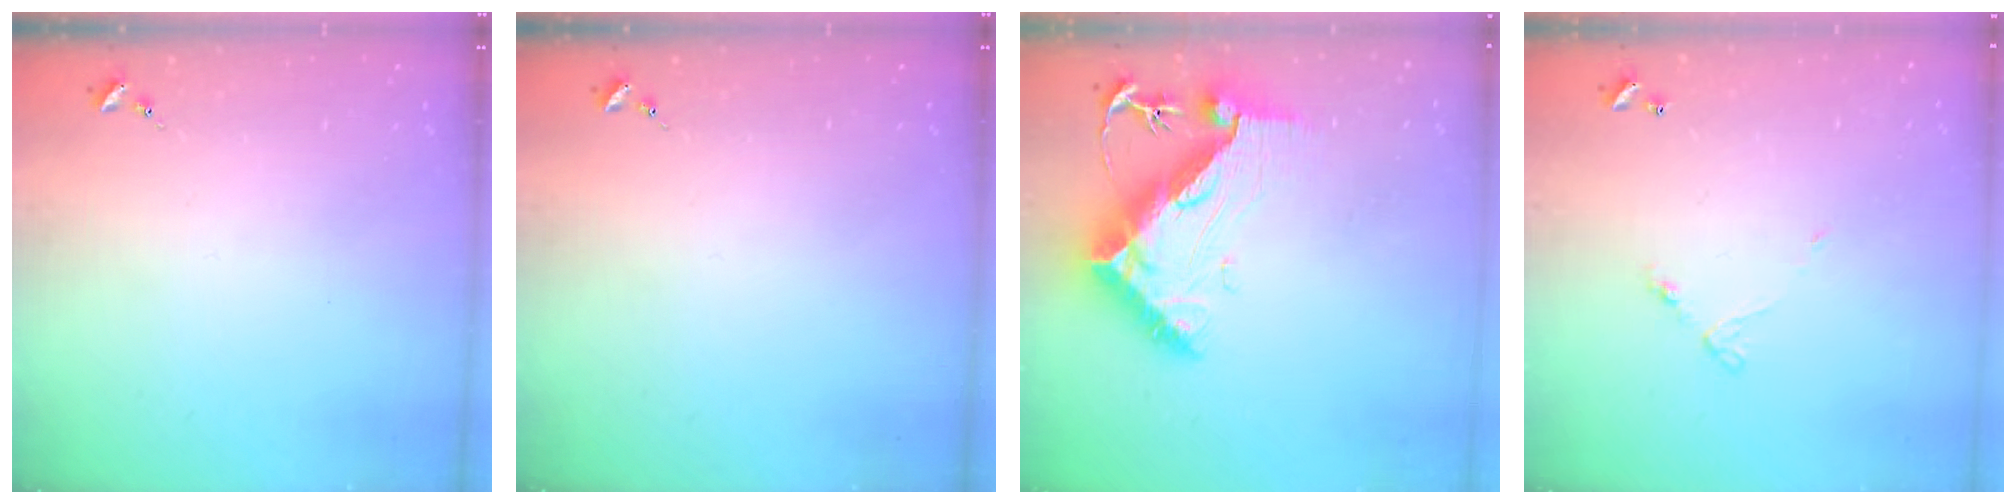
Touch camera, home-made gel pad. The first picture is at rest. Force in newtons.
{"total": 0.0}
{"total": 14.8, "press": 14.7, "slide": 1.3}
{"total": 4.5, "press": 4.5, "slide": 0.3}